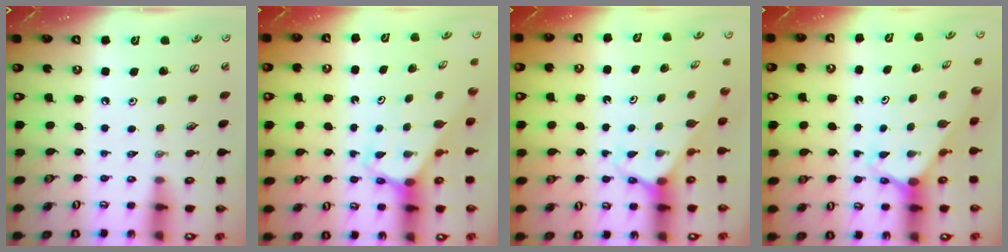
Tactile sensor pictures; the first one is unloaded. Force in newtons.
{"total": 2.7, "press": 2.7, "slide": 0.2}
{"total": 2.6, "press": 2.6, "slide": 0.2}
{"total": 2.3, "press": 2.3, "slide": 0.2}